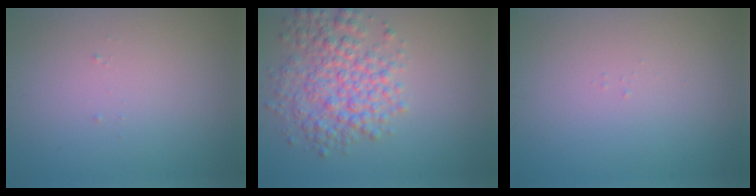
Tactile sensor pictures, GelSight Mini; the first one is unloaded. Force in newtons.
{"total": 5.5, "press": 5.5, "slide": 0.2}
{"total": 0.0}